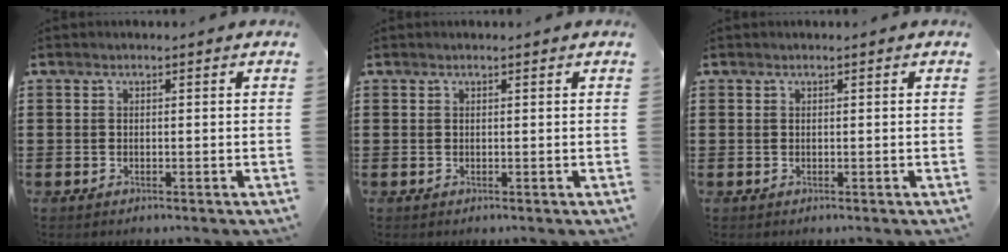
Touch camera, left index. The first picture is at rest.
{"total": 0.0}
{"total": 0.0}